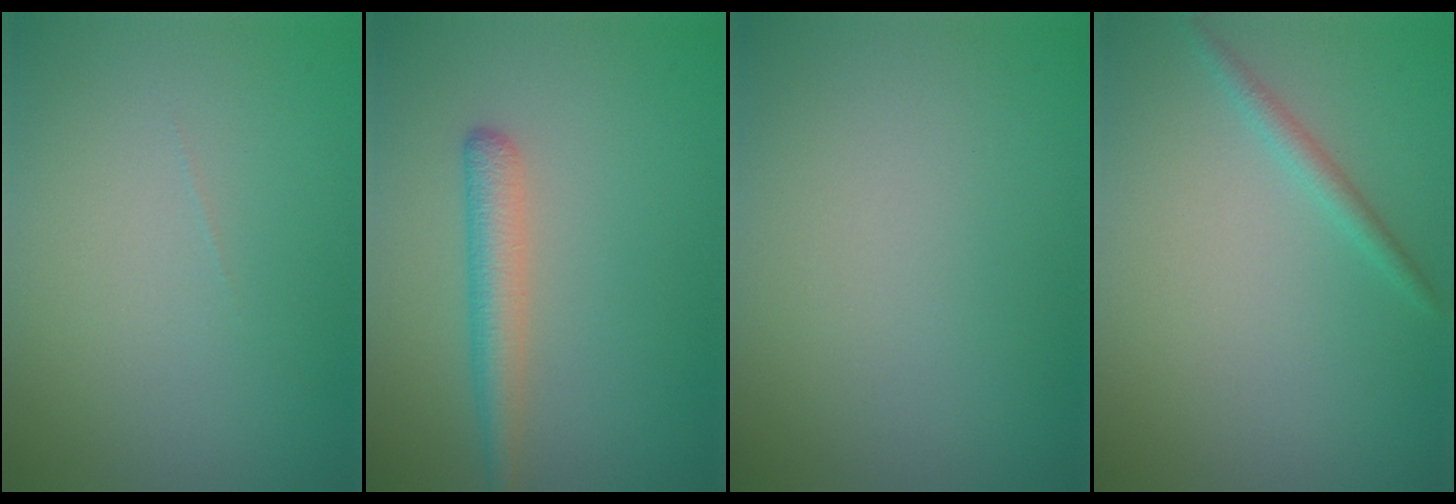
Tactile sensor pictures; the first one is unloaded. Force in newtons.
{"total": 2.9, "press": 2.9, "slide": 0.1}
{"total": 0.0}
{"total": 1.4, "press": 1.4, "slide": 0.1}